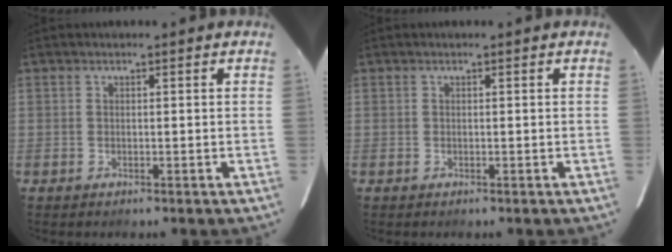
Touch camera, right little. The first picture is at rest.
{"total": 0.0}